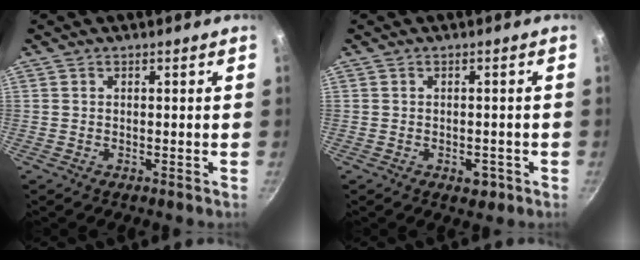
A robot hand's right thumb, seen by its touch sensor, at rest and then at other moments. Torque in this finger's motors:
{"motor_torque": [1.05, 0.98, 0.49, -0.33, -0.01]}